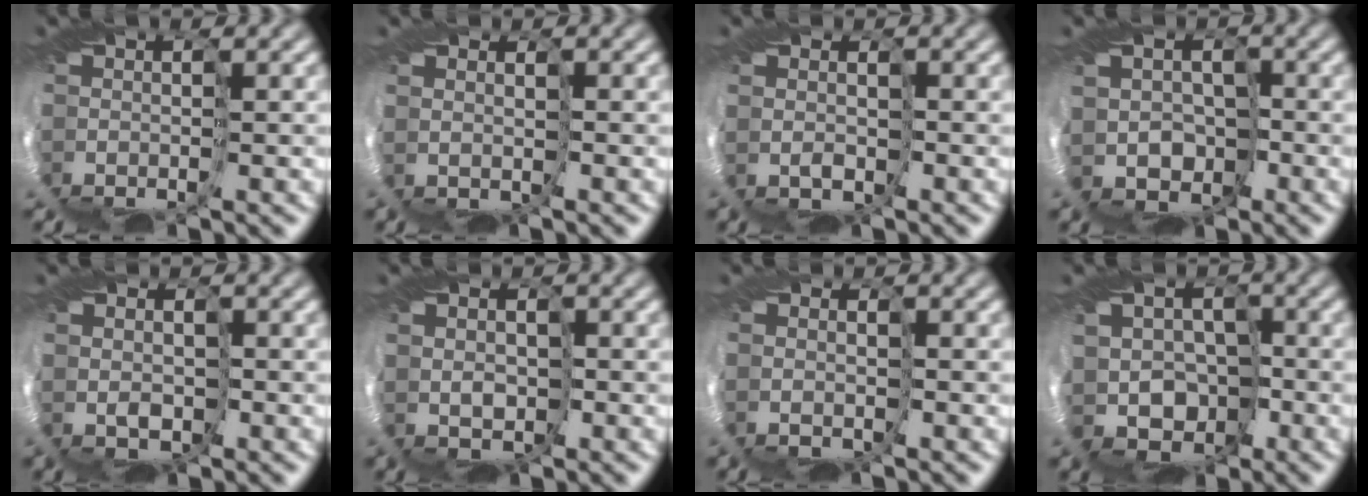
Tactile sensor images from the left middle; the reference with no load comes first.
{"total": 1.7, "force": [1.6, 0.0, -0.6], "torque": [0.008, -0.009, 0.035]}
{"total": 2.1, "force": [1.8, -0.5, -1.0], "torque": [0.021, 0.001, 0.032]}
{"total": 2.7, "force": [0.1, 2.7, 0.1], "torque": [0.015, 0.011, -0.028]}
{"total": 2.1, "force": [2.0, 0.2, -0.6], "torque": [0.001, -0.002, 0.033]}
{"total": 2.4, "force": [2.3, 0.6, -0.5], "torque": [0.003, 0.003, 0.038]}
{"total": 1.8, "force": [1.7, 0.2, -0.5], "torque": [0.009, -0.002, 0.031]}
{"total": 4.6, "force": [-1.0, 4.4, 0.9], "torque": [-0.003, 0.007, -0.053]}